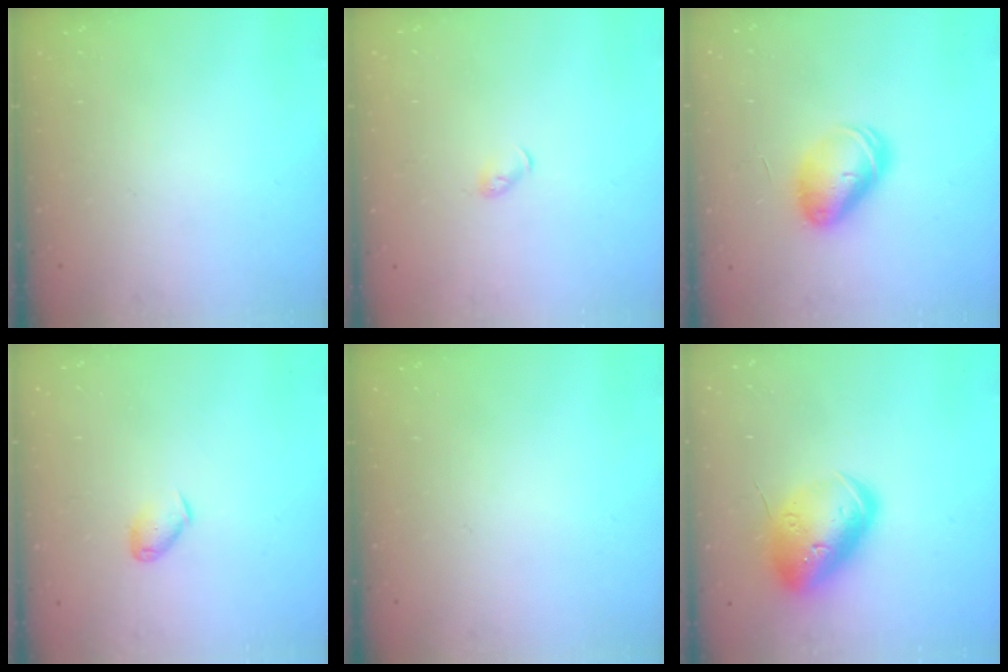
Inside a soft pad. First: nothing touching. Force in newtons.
{"total": 3.3, "press": 3.2, "slide": 0.6}
{"total": 9.3, "press": 9.2, "slide": 1.5}
{"total": 5.8, "press": 5.7, "slide": 0.8}
{"total": 0.0}
{"total": 17.2, "press": 17.0, "slide": 2.7}